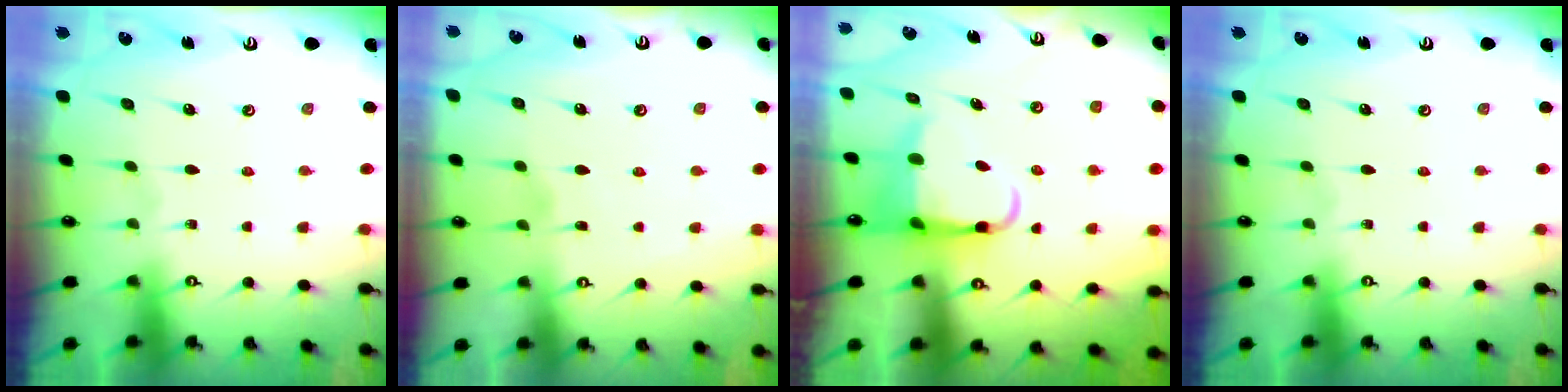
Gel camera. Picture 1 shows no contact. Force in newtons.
{"total": 2.7, "press": 2.7, "slide": 0.3}
{"total": 7.2, "press": 7.2, "slide": 1.1}
{"total": 0.0}